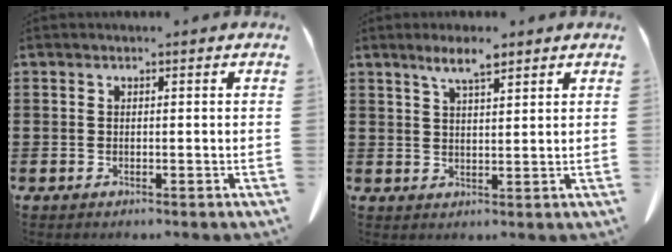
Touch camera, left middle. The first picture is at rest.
{"total": 4.5, "force": [3.2, 0.7, 3.2], "torque": [-0.069, 0.000, 0.055]}